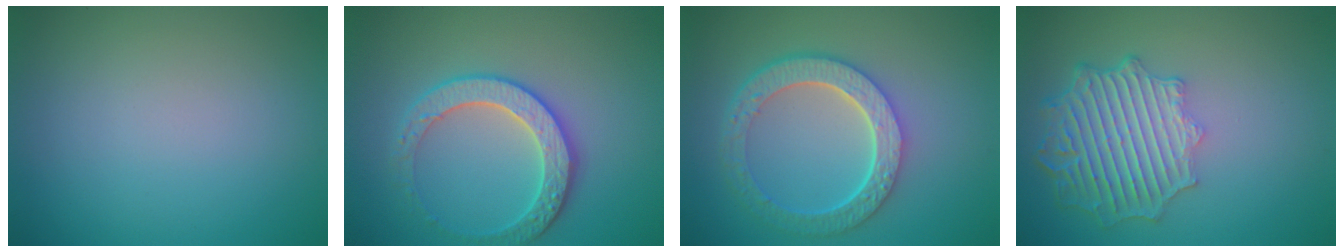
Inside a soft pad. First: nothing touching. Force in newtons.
{"total": 3.8, "press": 3.8, "slide": 0.7}
{"total": 6.0, "press": 4.4, "slide": 4.1}
{"total": 6.9, "press": 5.5, "slide": 4.2}